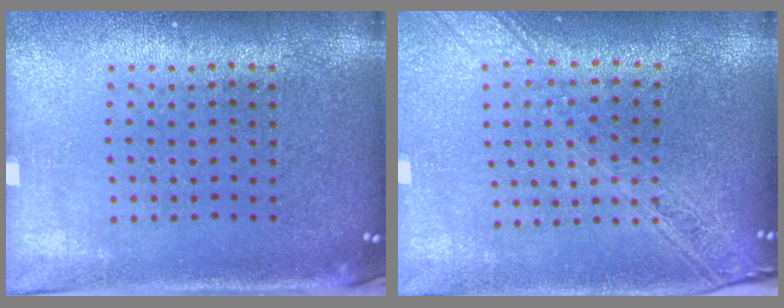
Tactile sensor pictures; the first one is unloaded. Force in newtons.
{"total": 2.2, "press": 1.9, "slide": 1.2}